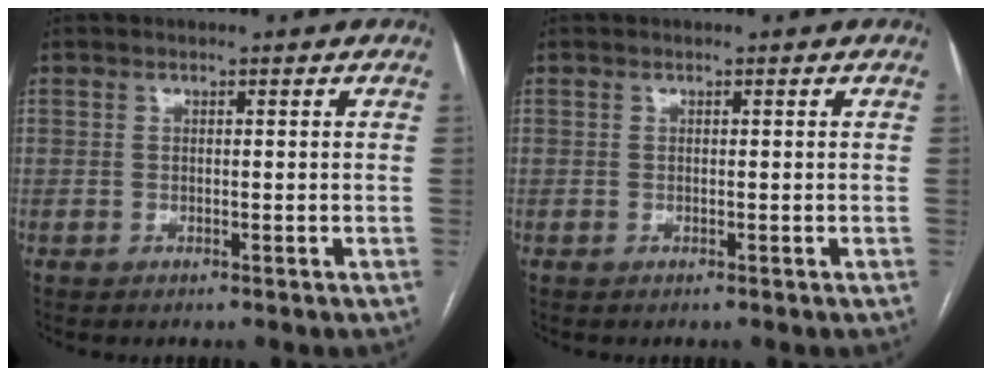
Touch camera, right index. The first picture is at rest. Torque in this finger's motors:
{"motor_torque": [0.00, 0.00, 0.00, 0.00]}